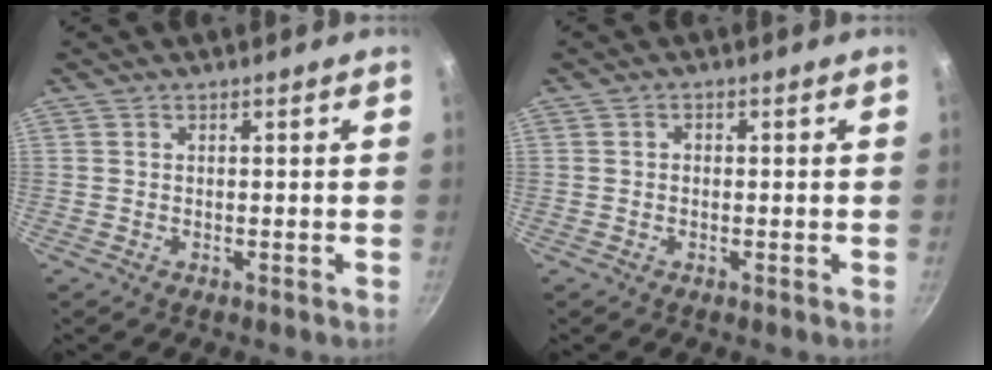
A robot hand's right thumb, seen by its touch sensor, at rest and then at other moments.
{"total": 1.0, "force": [-0.1, 0.9, 0.5], "torque": [-0.007, 0.006, -0.002]}